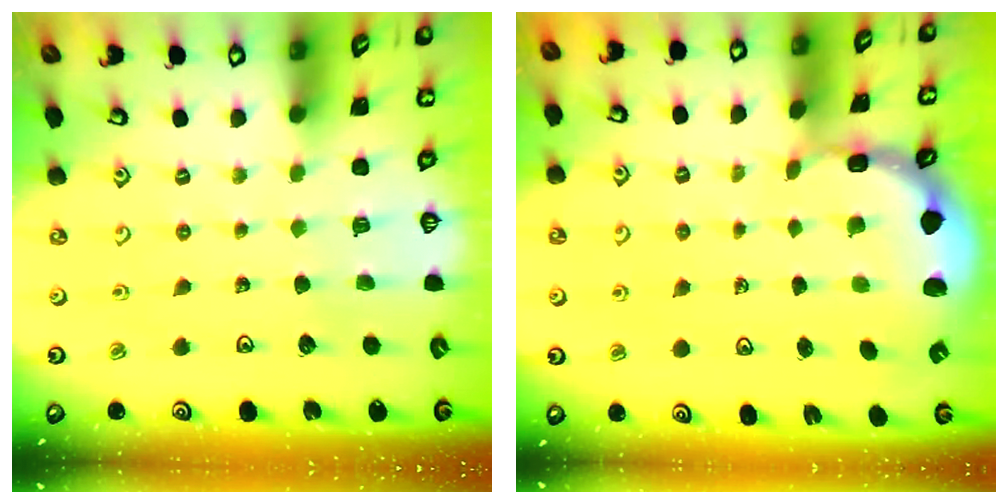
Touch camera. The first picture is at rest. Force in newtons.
{"total": 2.6, "press": 2.4, "slide": 0.9}